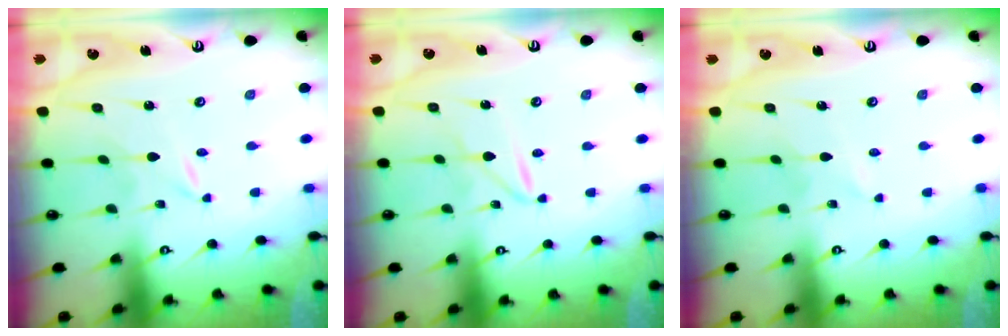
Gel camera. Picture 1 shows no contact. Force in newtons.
{"total": 3.1, "press": 3.1, "slide": 0.2}
{"total": 1.5, "press": 1.5, "slide": 0.1}